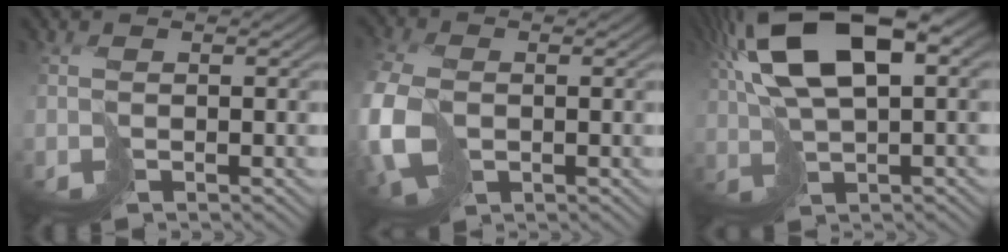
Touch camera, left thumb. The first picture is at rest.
{"total": 10.1, "force": [-1.7, 7.4, 6.6], "torque": [-0.210, -0.034, -0.022]}
{"total": 15.3, "force": [5.5, 6.6, 12.7], "torque": [-0.261, 0.017, 0.097]}